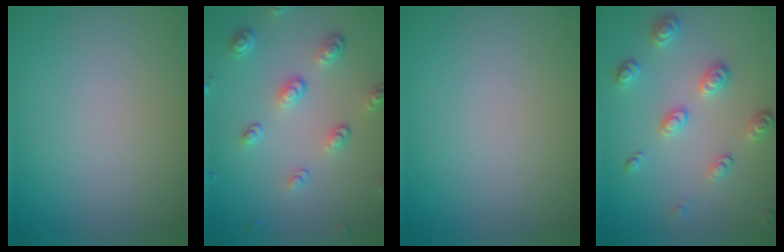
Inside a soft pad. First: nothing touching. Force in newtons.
{"total": 3.6, "press": 2.7, "slide": 2.4}
{"total": 0.0}
{"total": 2.8, "press": 2.4, "slide": 1.4}